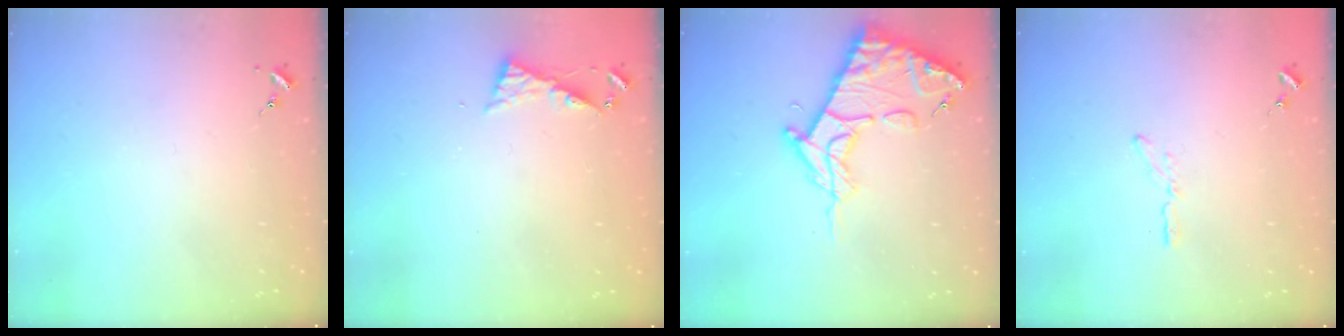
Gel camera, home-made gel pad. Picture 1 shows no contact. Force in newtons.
{"total": 5.4, "press": 5.4, "slide": 0.5}
{"total": 16.7, "press": 16.6, "slide": 1.9}
{"total": 3.4, "press": 3.4, "slide": 0.4}